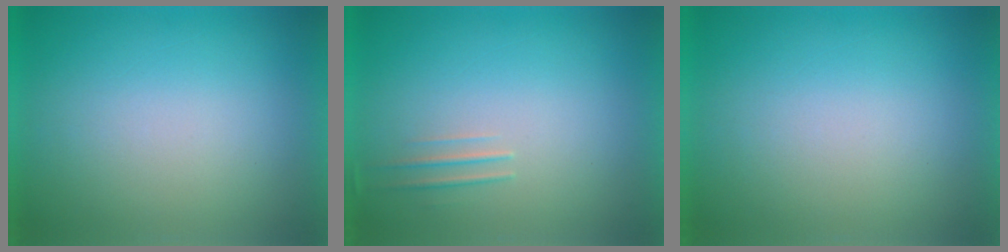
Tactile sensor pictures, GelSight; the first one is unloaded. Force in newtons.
{"total": 1.1}
{"total": 0.0}